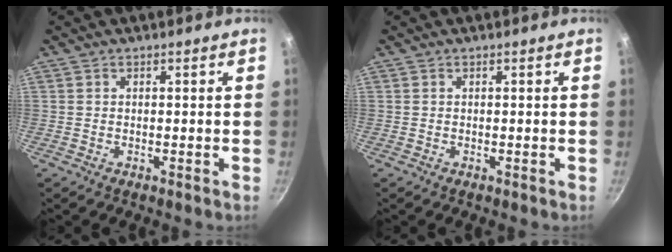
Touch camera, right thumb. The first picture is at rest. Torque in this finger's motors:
{"motor_torque": [-0.19, -0.12, 0.06, 0.00, 0.01]}